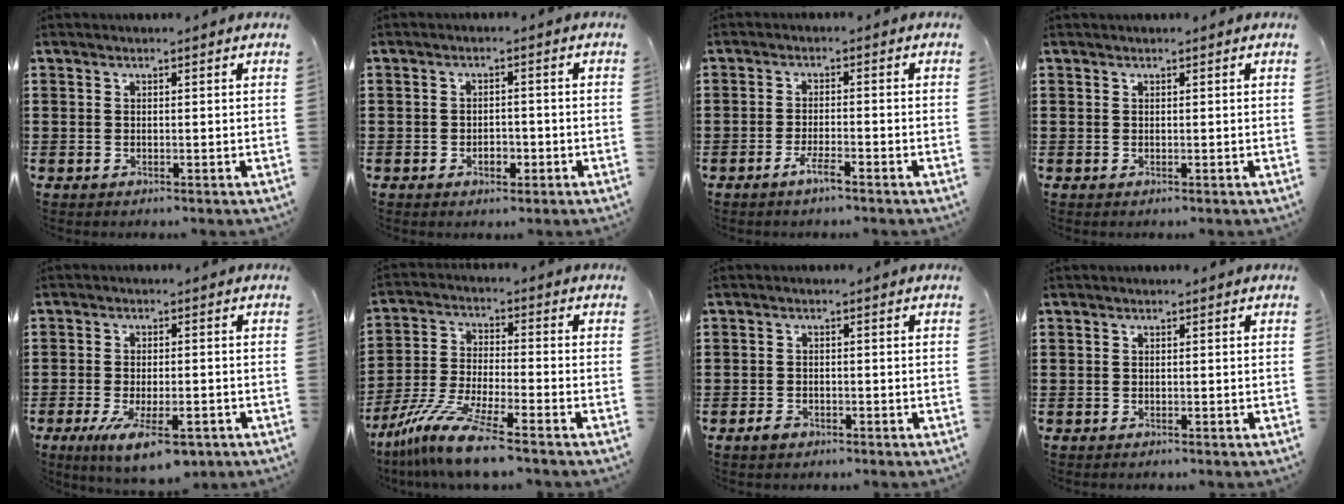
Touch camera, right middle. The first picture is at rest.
{"total": 2.6, "force": [-1.1, 1.6, 1.8], "torque": [-0.027, 0.000, -0.025]}
{"total": 3.0, "force": [-2.1, 0.3, 2.2], "torque": [-0.044, 0.002, -0.040]}
{"total": 0.0}
{"total": 7.0, "force": [-4.0, 2.3, 5.2], "torque": [-0.101, -0.006, -0.070]}
{"total": 10.3, "force": [-8.3, 0.4, 6.1], "torque": [-0.134, -0.002, -0.167]}
{"total": 1.6, "force": [-1.1, 0.9, 0.8], "torque": [-0.018, 0.000, -0.022]}
{"total": 0.0}